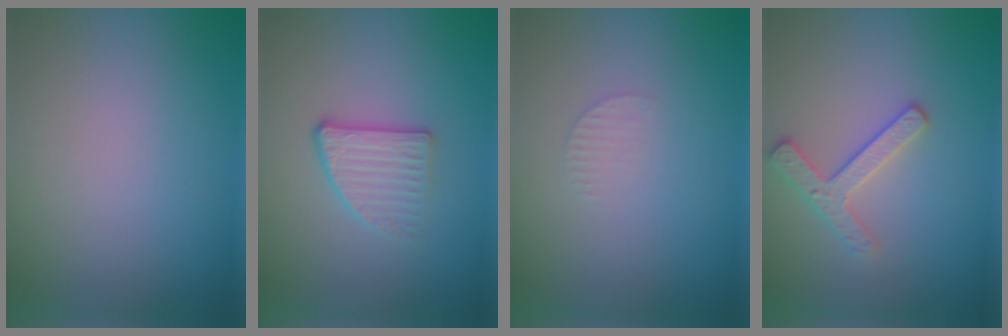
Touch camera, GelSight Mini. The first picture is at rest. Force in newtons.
{"total": 2.8, "press": 2.5, "slide": 1.2}
{"total": 0.8, "press": 0.8, "slide": 0.2}
{"total": 2.6, "press": 2.6, "slide": 0.3}